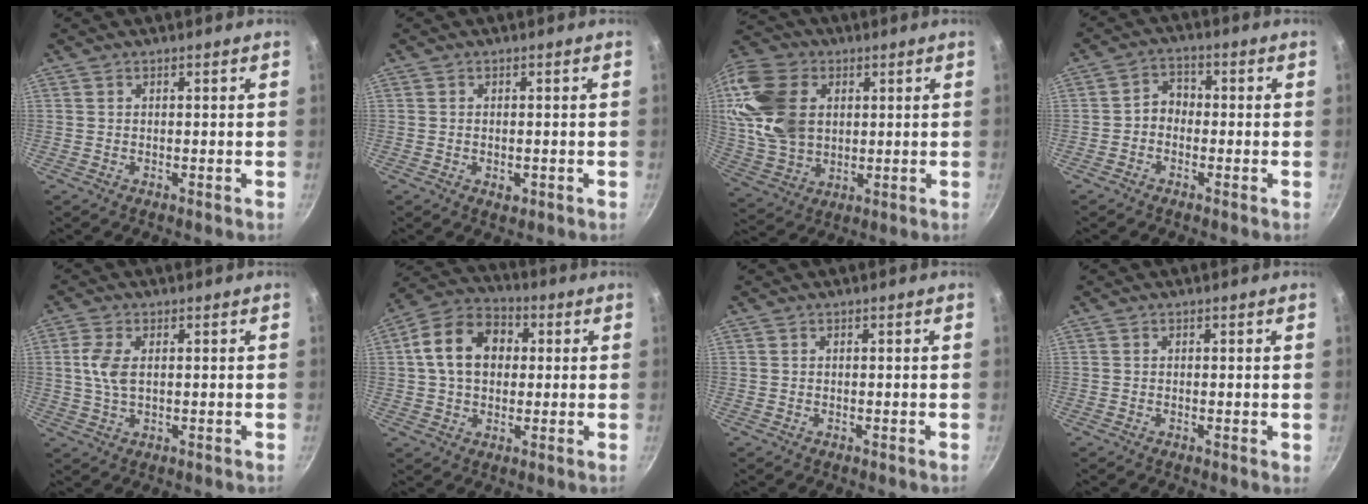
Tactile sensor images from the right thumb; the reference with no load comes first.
{"total": 1.7, "force": [-0.4, 1.1, 1.2], "torque": [-0.018, -0.002, -0.006]}
{"total": 17.5, "force": [3.7, 12.6, 11.6], "torque": [-0.209, -0.004, 0.074]}
{"total": 3.6, "force": [-1.2, 2.9, 1.9], "torque": [-0.013, 0.023, -0.031]}
{"total": 5.4, "force": [0.9, 2.9, 4.4], "torque": [-0.095, 0.003, 0.017]}
{"total": 13.1, "force": [1.9, 9.7, 8.6], "torque": [-0.121, 0.023, 0.017]}
{"total": 0.0}
{"total": 0.5, "force": [0.0, 0.1, 0.5], "torque": [-0.007, -0.001, -0.002]}